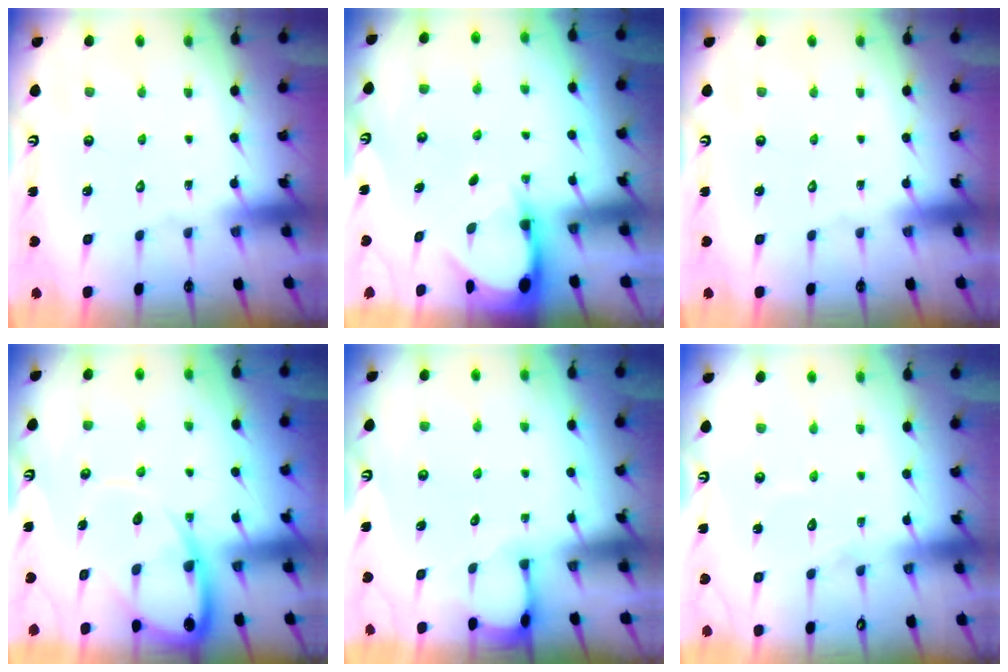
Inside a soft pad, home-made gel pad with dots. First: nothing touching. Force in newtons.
{"total": 3.6, "press": 3.6, "slide": 0.3}
{"total": 0.0}
{"total": 10.5, "press": 10.4, "slide": 1.1}
{"total": 2.7, "press": 2.7, "slide": 0.4}
{"total": 5.7, "press": 5.7, "slide": 0.5}